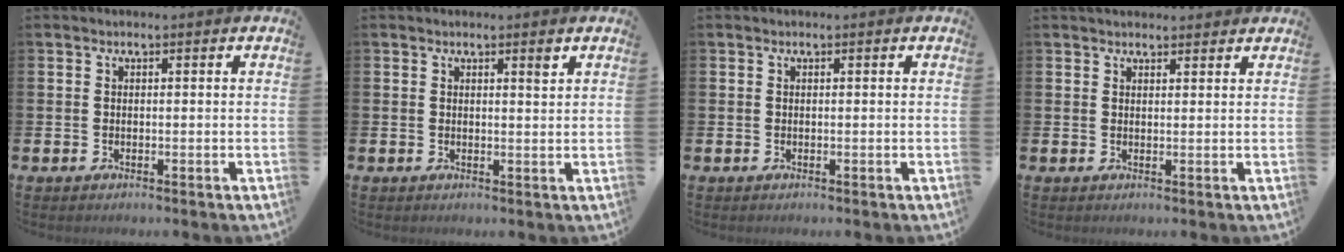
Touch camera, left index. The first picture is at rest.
{"total": 1.8, "force": [1.4, 0.1, 1.1], "torque": [-0.010, -0.004, 0.021]}
{"total": 0.0}
{"total": 1.6, "force": [1.6, 0.5, 0.1], "torque": [0.007, -0.006, 0.026]}